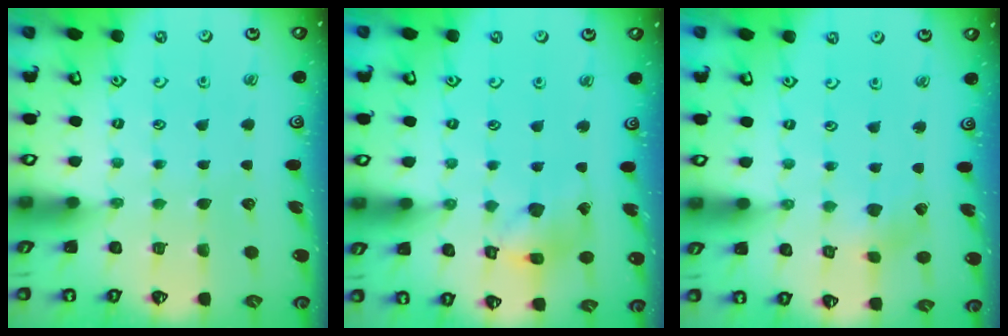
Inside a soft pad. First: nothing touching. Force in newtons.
{"total": 10.5, "press": 10.4, "slide": 1.4}
{"total": 2.6, "press": 2.6, "slide": 0.4}